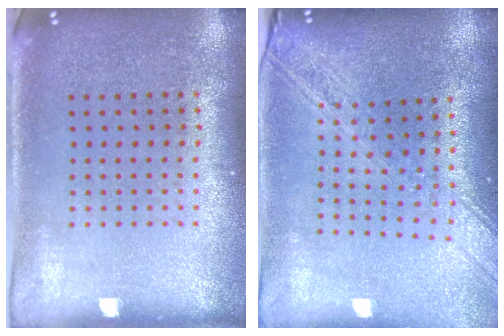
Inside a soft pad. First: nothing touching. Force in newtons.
{"total": 2.1, "press": 1.8, "slide": 1.1}